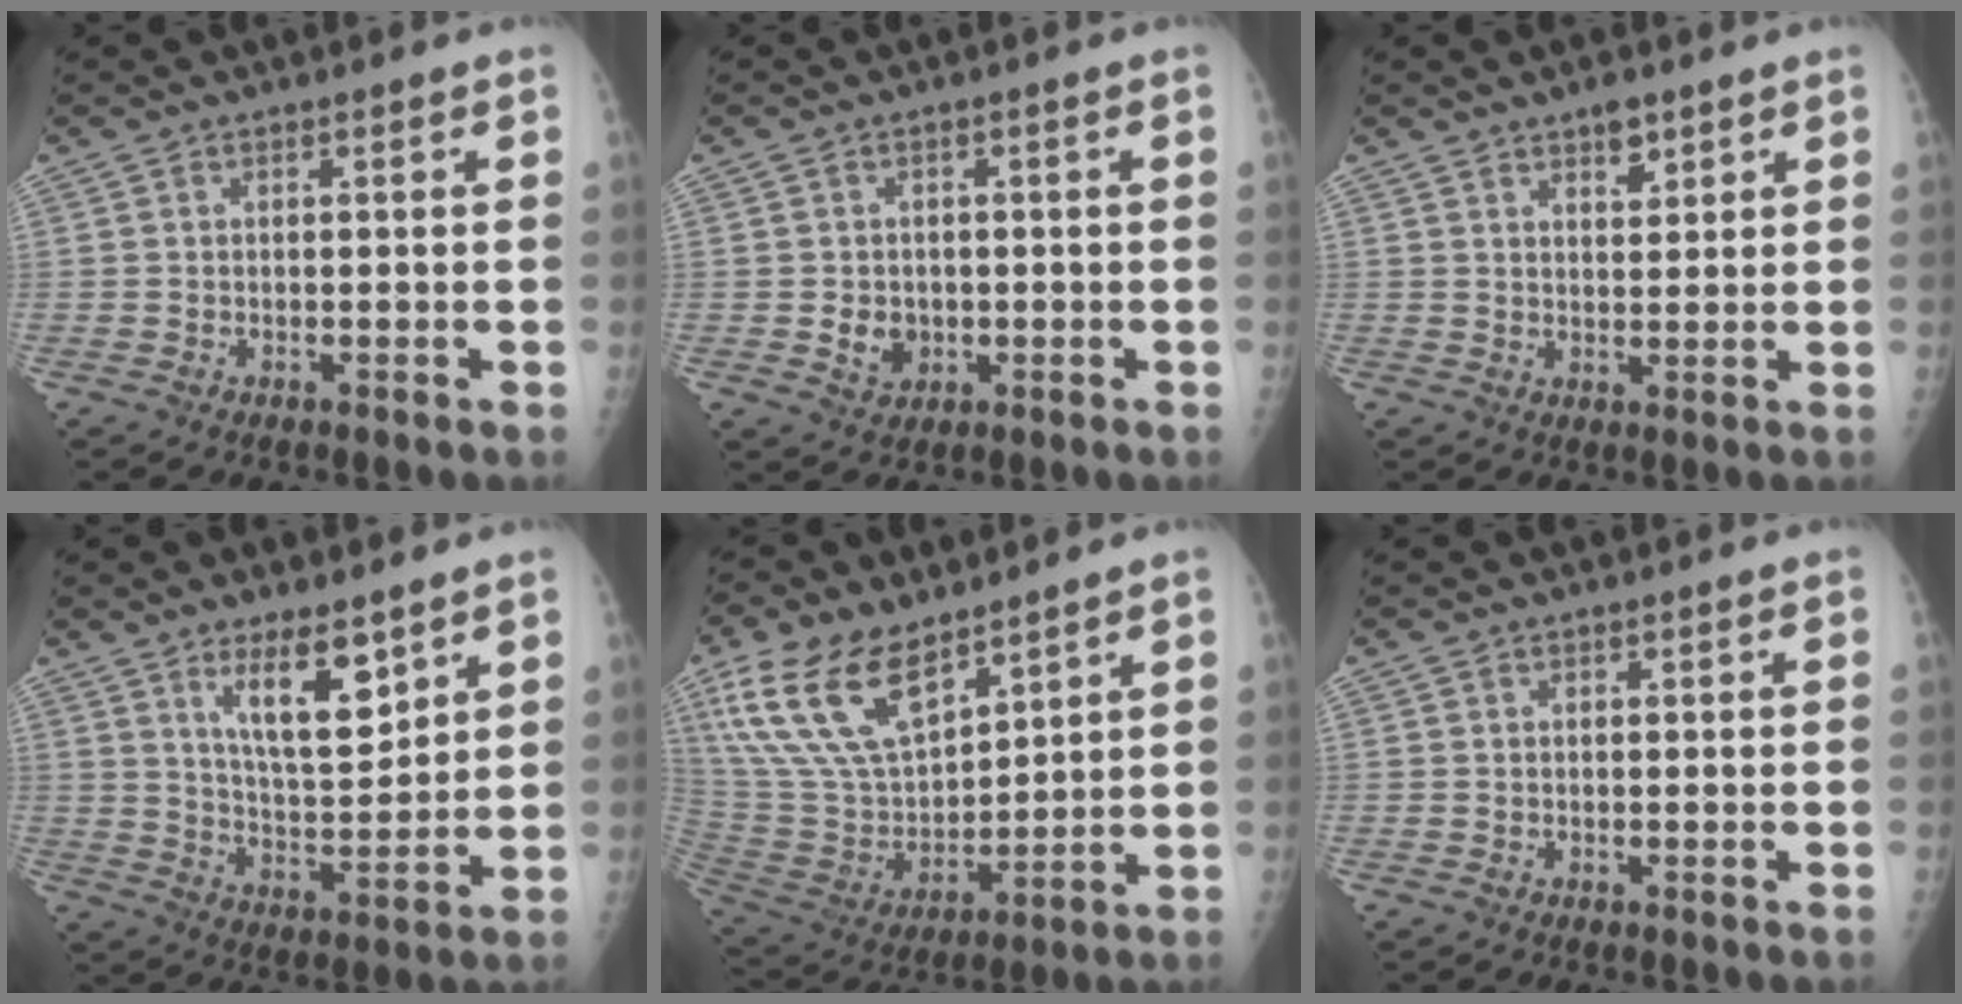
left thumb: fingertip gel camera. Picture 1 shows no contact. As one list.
[{"total": 4.3, "force": [-0.7, 3.7, 2.2], "torque": [-0.016, 0.002, -0.004]}, {"total": 3.2, "force": [2.2, 1.5, 1.7], "torque": [-0.010, -0.014, 0.036]}, {"total": 11.0, "force": [6.3, 4.0, 8.1], "torque": [-0.116, -0.050, 0.117]}, {"total": 18.8, "force": [11.4, 9.2, 11.8], "torque": [-0.211, -0.046, 0.233]}, {"total": 0.0}]